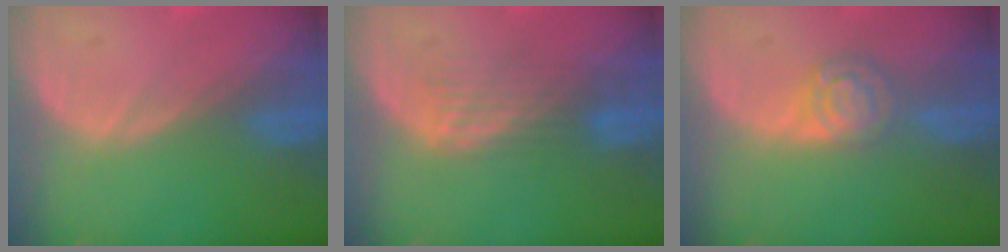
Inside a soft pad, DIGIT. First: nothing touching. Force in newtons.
{"total": 4.3, "press": 3.6, "slide": 2.4}
{"total": 5.3, "press": 4.6, "slide": 2.6}